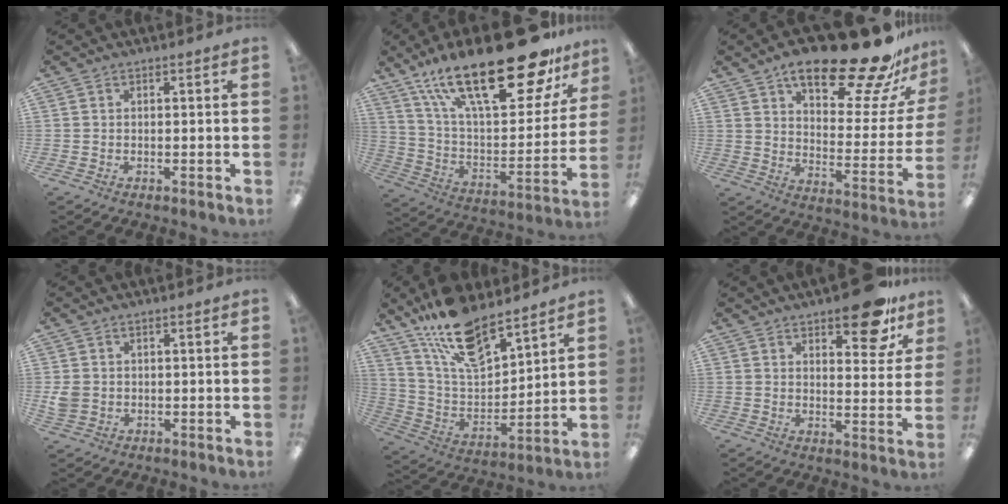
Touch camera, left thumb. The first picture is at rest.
{"total": 31.0, "force": [19.6, 11.3, 21.2], "torque": [-0.355, -0.117, 0.328]}
{"total": 25.5, "force": [19.0, 6.9, 15.6], "torque": [-0.215, -0.132, 0.302]}
{"total": 3.1, "force": [0.3, 2.7, 1.5], "torque": [-0.020, 0.002, 0.005]}
{"total": 17.1, "force": [13.5, 6.2, 8.4], "torque": [-0.167, -0.077, 0.240]}
{"total": 12.8, "force": [8.9, 5.2, 7.5], "torque": [-0.080, -0.053, 0.148]}